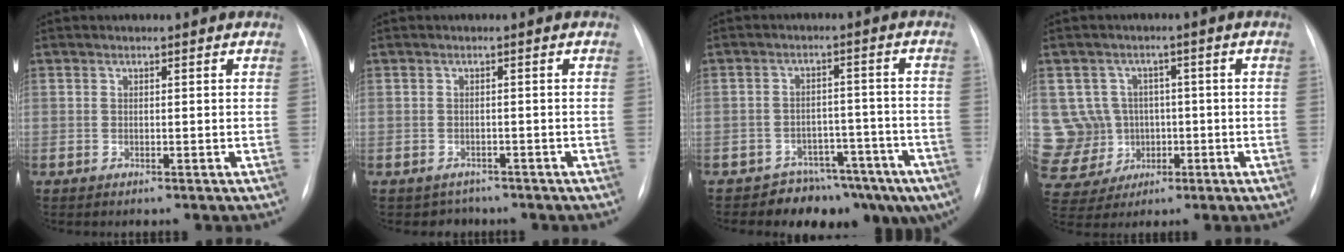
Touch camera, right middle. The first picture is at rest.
{"total": 2.3, "force": [-1.7, 1.5, -0.4], "torque": [0.001, 0.007, -0.024]}
{"total": 10.1, "force": [-8.0, 5.4, 2.9], "torque": [-0.002, 0.052, -0.103]}
{"total": 11.5, "force": [-0.1, 11.3, 2.4], "torque": [-0.082, 0.038, 0.024]}